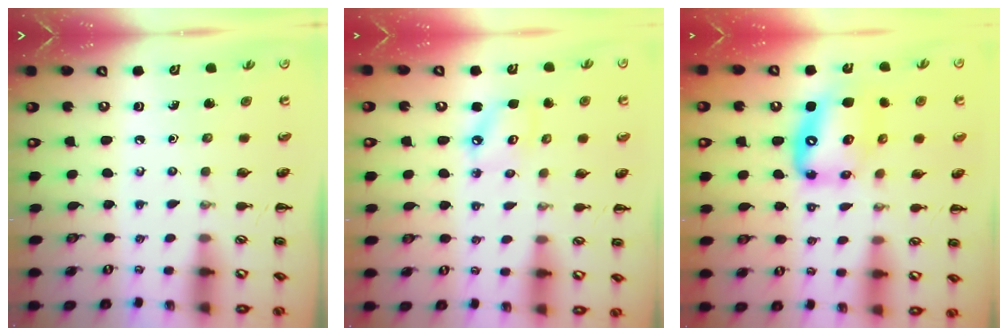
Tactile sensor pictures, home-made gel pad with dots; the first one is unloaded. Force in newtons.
{"total": 5.5, "press": 5.4, "slide": 0.7}
{"total": 12.5, "press": 11.9, "slide": 3.7}